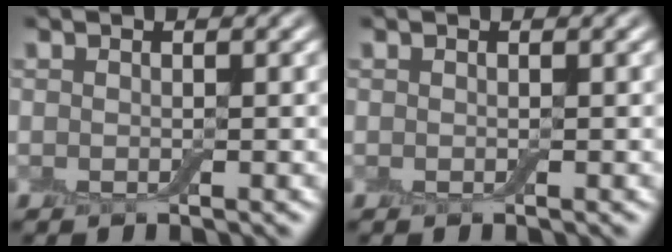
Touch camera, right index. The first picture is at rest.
{"total": 0.0}